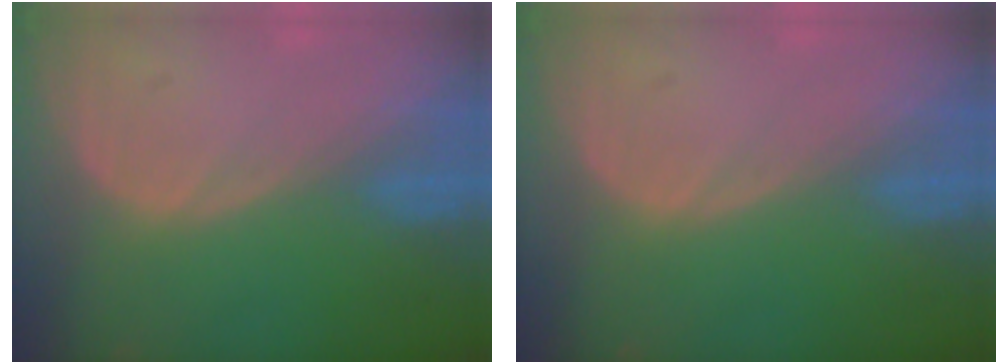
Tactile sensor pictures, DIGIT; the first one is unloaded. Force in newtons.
{"total": 0.0}